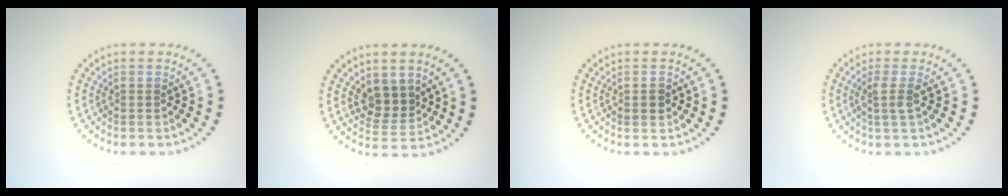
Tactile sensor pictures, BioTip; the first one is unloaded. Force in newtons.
{"total": 2.9, "press": 2.6, "slide": 1.3}
{"total": 1.5, "press": 1.5, "slide": 0.1}
{"total": 1.8, "press": 1.3, "slide": 1.2}